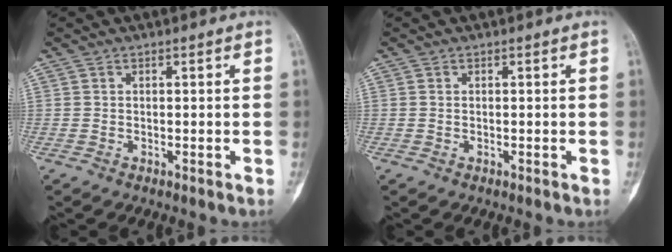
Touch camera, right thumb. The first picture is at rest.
{"total": 0.0}